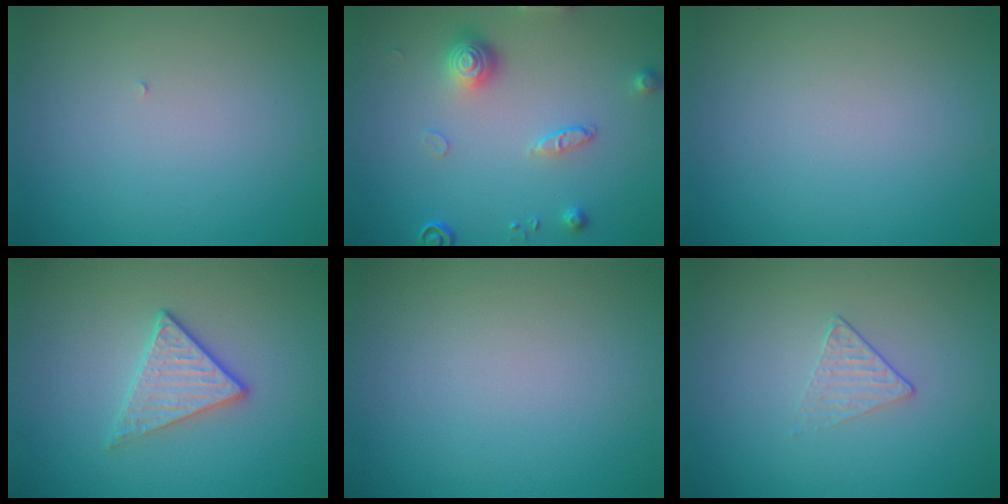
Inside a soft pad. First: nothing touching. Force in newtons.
{"total": 3.2, "press": 2.8, "slide": 1.4}
{"total": 0.0}
{"total": 2.8, "press": 2.5, "slide": 1.2}
{"total": 0.0}
{"total": 1.2, "press": 0.7, "slide": 1.0}